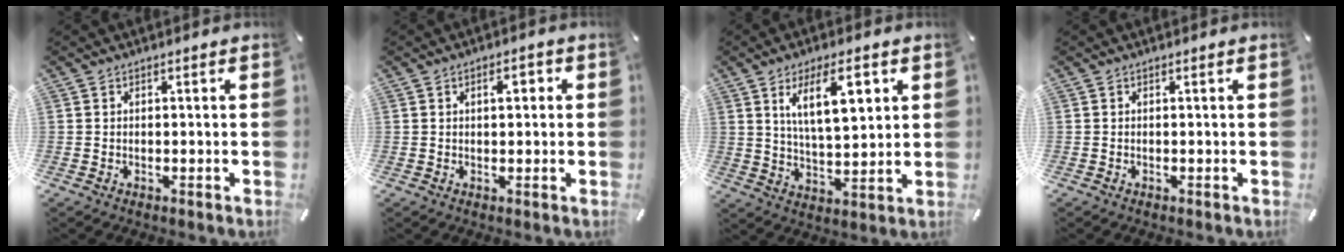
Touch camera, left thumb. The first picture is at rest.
{"total": 3.4, "force": [0.9, 1.9, 2.6], "torque": [-0.031, 0.001, 0.006]}
{"total": 12.8, "force": [5.6, 5.6, 10.0], "torque": [-0.165, -0.007, 0.095]}
{"total": 0.0}